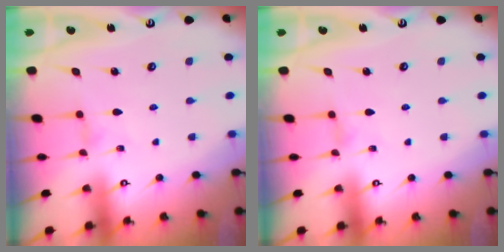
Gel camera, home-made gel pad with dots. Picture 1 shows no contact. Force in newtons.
{"total": 1.1, "press": 1.1, "slide": 0.2}